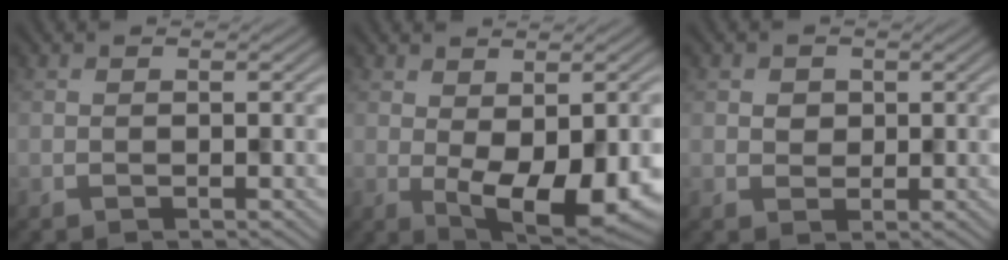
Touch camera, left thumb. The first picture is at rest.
{"total": 12.5, "force": [-2.4, 5.9, 10.8], "torque": [-0.155, -0.030, -0.013]}
{"total": 1.6, "force": [1.0, 1.2, -0.4], "torque": [0.012, 0.000, 0.019]}